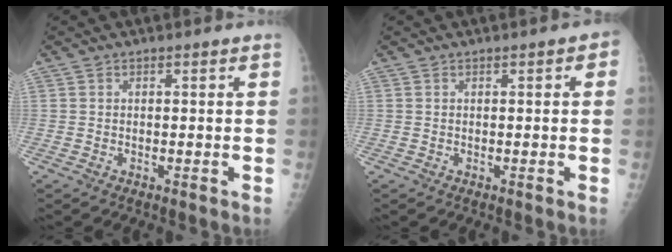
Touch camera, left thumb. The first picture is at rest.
{"total": 2.1, "force": [0.6, 0.8, 1.8], "torque": [-0.017, 0.002, 0.003]}